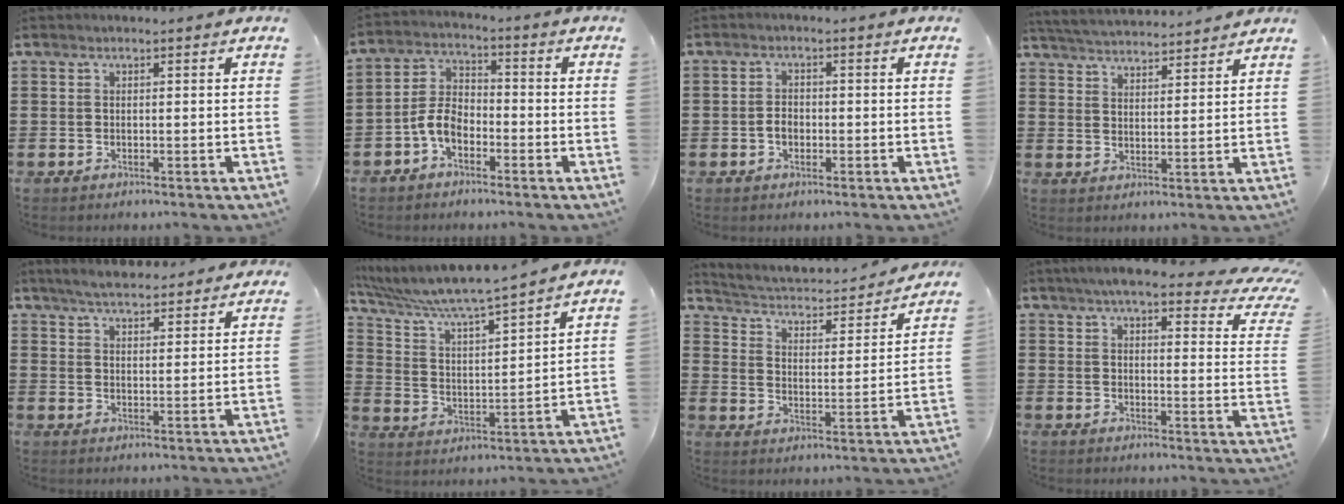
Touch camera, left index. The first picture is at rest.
{"total": 5.4, "force": [-3.0, 2.9, 3.5], "torque": [-0.089, 0.005, -0.065]}
{"total": 2.2, "force": [-0.4, 1.5, 1.6], "torque": [-0.040, 0.001, -0.012]}
{"total": 4.0, "force": [4.0, -0.1, 0.3], "torque": [-0.023, -0.022, 0.069]}
{"total": 5.2, "force": [5.0, 0.6, 1.3], "torque": [-0.042, -0.013, 0.093]}
{"total": 7.0, "force": [6.4, -0.5, 2.7], "torque": [-0.081, -0.048, 0.105]}
{"total": 2.4, "force": [2.2, 0.4, 0.7], "torque": [-0.033, -0.029, 0.027]}
{"total": 7.0, "force": [5.5, 0.9, 4.3], "torque": [-0.087, -0.025, 0.090]}